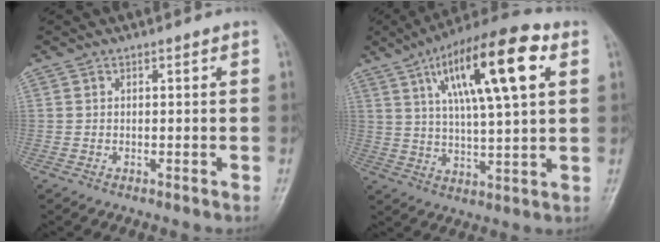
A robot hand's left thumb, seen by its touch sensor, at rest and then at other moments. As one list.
[{"total": 19.5, "force": [7.4, 5.5, 17.1], "torque": [-0.270, -0.002, 0.117]}]